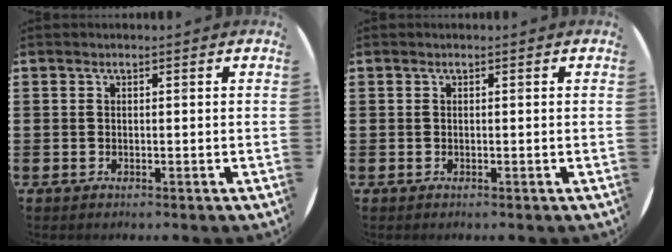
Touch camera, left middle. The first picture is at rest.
{"total": 0.0}